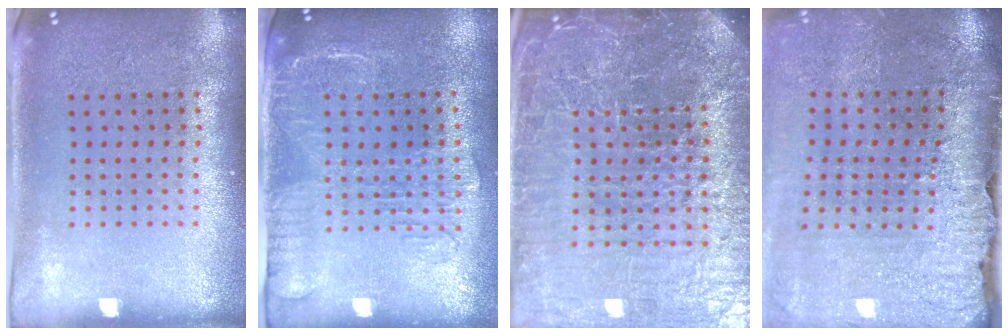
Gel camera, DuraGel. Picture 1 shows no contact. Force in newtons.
{"total": 1.8, "press": 1.5, "slide": 1.0}
{"total": 7.2, "press": 6.3, "slide": 3.5}
{"total": 4.1, "press": 3.4, "slide": 2.3}